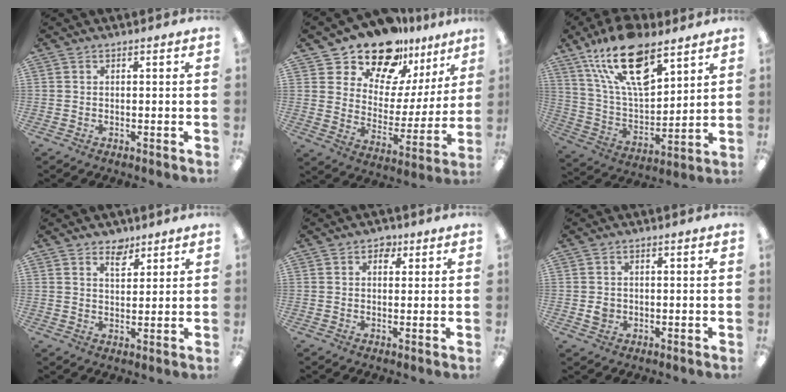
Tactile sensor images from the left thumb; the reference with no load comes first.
{"total": 16.8, "force": [14.4, 7.7, 4.0], "torque": [-0.078, -0.118, 0.262]}
{"total": 21.1, "force": [13.3, 9.0, 13.6], "torque": [-0.252, -0.066, 0.234]}
{"total": 4.6, "force": [3.6, 2.6, 1.3], "torque": [-0.004, -0.021, 0.062]}
{"total": 2.8, "force": [1.5, 2.1, 1.2], "torque": [0.005, -0.006, 0.019]}
{"total": 2.3, "force": [-0.2, 2.1, 0.7], "torque": [0.003, -0.003, -0.009]}